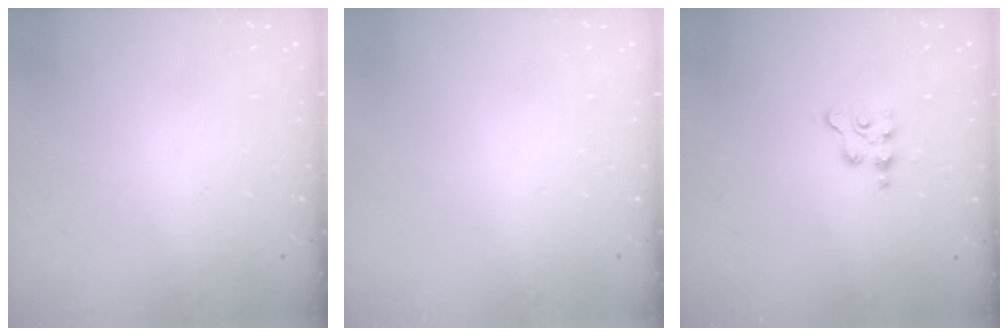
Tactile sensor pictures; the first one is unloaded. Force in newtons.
{"total": 0.0}
{"total": 3.3, "press": 3.2, "slide": 0.5}